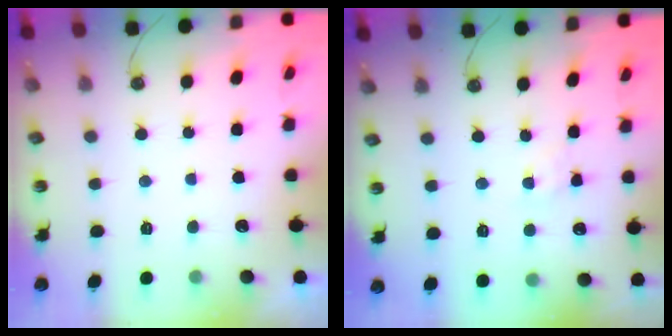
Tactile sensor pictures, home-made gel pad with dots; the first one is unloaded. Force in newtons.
{"total": 2.8, "press": 2.8, "slide": 0.5}